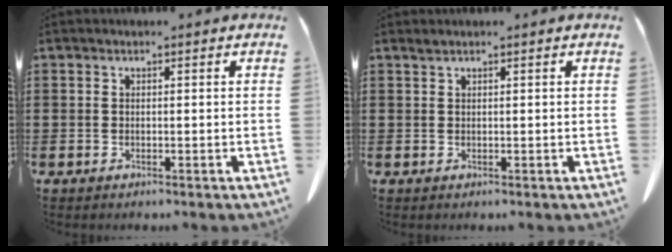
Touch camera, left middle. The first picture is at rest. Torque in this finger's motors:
{"motor_torque": [0.14, -0.01, 0.01, 0.00]}